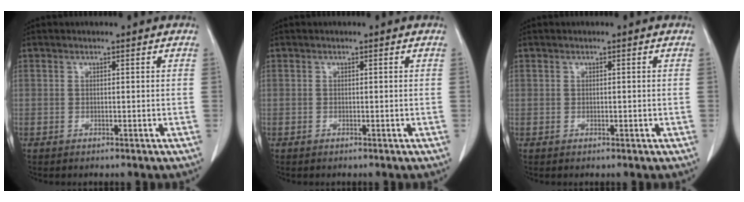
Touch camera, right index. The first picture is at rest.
{"total": 0.0}
{"total": 0.0}